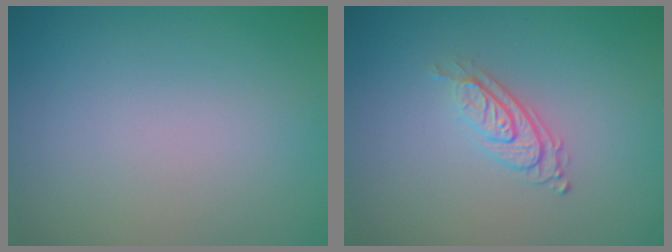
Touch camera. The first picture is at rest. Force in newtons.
{"total": 2.8, "press": 2.1, "slide": 1.9}